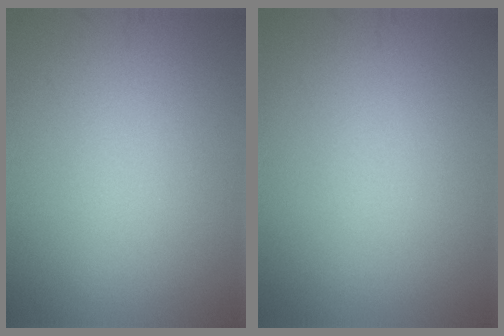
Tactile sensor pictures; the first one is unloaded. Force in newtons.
{"total": 0.0}